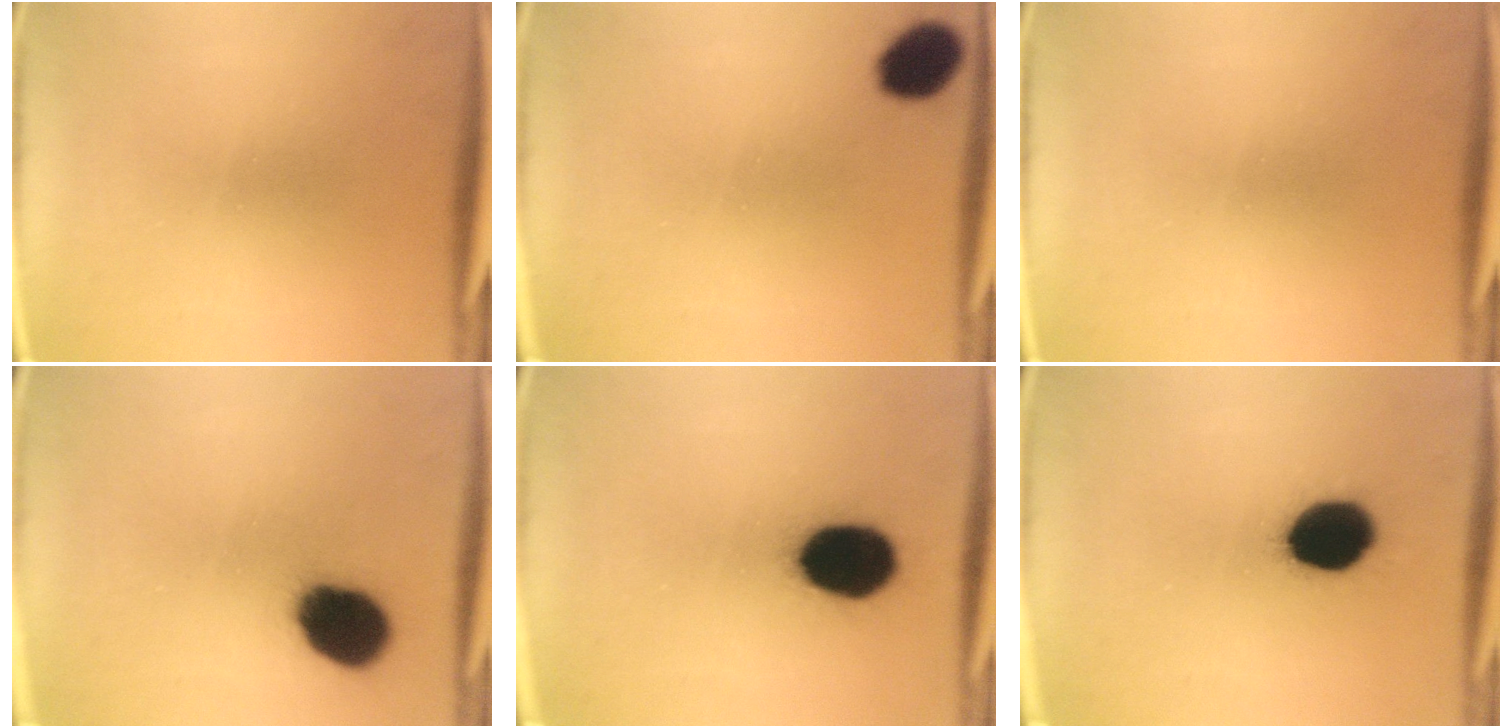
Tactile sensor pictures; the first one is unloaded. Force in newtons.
{"total": 7.7}
{"total": 0.0}
{"total": 14.1}
{"total": 16.2}
{"total": 14.5}